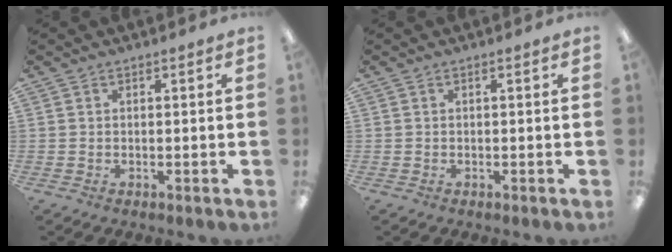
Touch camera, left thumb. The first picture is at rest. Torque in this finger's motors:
{"motor_torque": [0.03, 0.03, -0.28, 0.07, 0.00]}